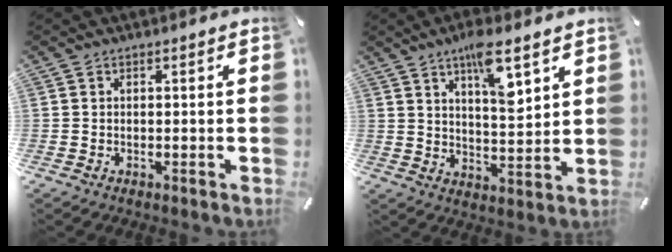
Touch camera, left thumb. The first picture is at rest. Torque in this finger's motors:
{"motor_torque": [1.75, 1.67, 1.29, -1.32, 0.40]}